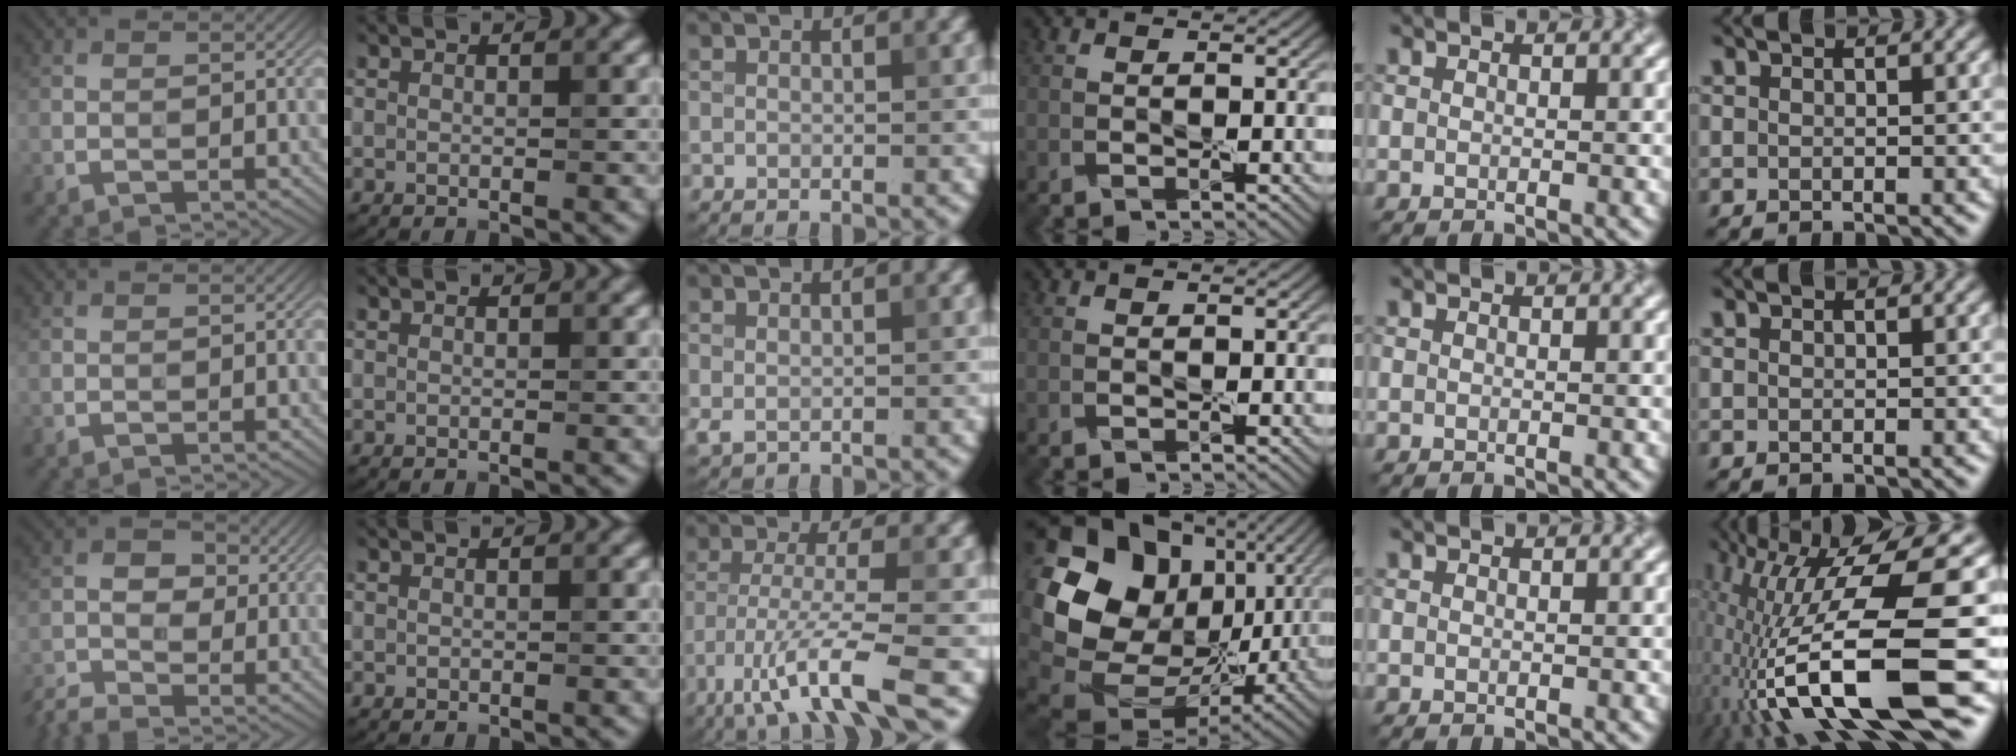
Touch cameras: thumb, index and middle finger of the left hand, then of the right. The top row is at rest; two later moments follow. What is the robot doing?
{"motion": "peel", "object": "shipping label"}